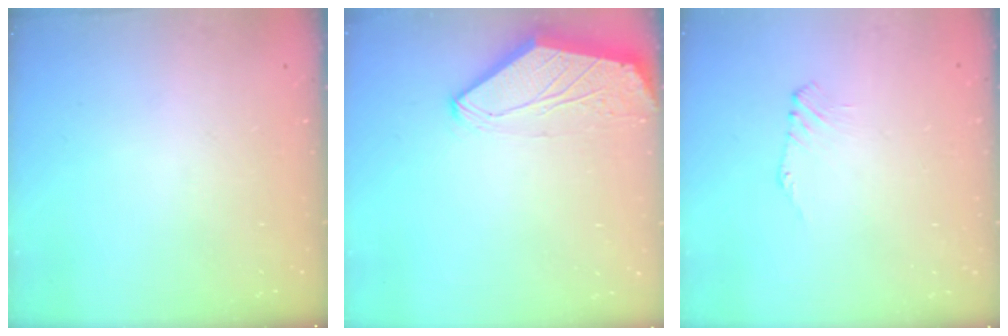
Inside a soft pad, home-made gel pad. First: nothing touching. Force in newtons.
{"total": 0.0}
{"total": 1.0, "press": 0.9, "slide": 0.4}